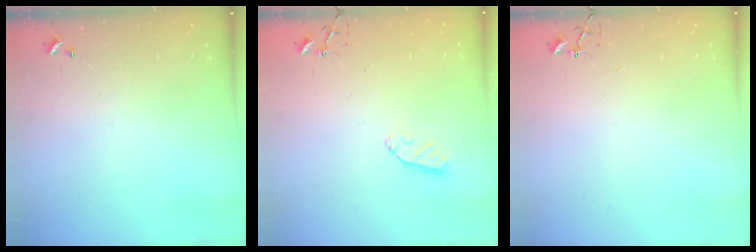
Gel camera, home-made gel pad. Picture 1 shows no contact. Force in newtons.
{"total": 6.2, "press": 6.2, "slide": 0.0}
{"total": 3.2, "press": 3.2, "slide": 0.3}